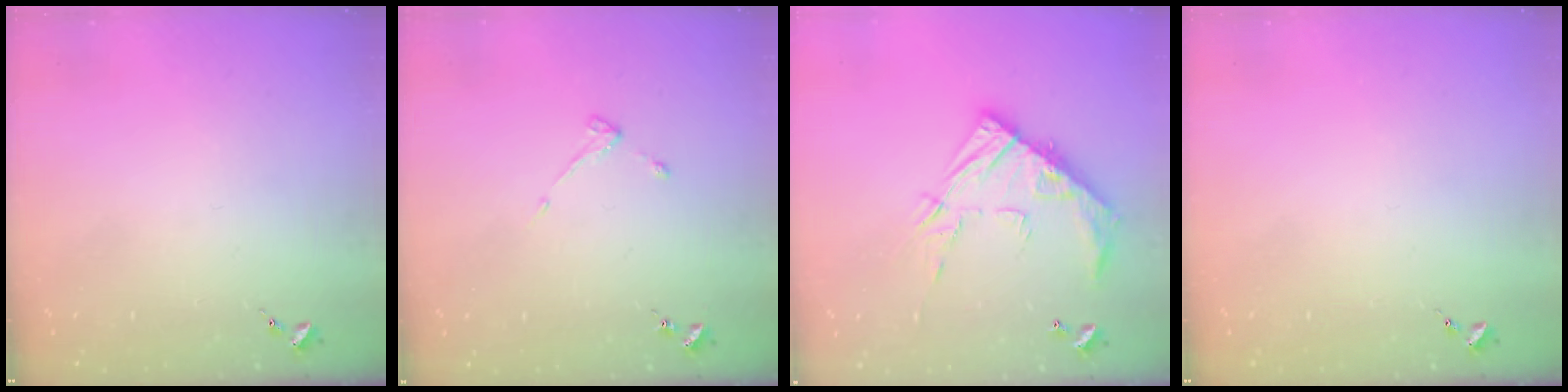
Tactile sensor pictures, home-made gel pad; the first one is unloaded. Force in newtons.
{"total": 3.0, "press": 3.0, "slide": 0.4}
{"total": 15.0, "press": 15.0, "slide": 1.0}
{"total": 0.0}